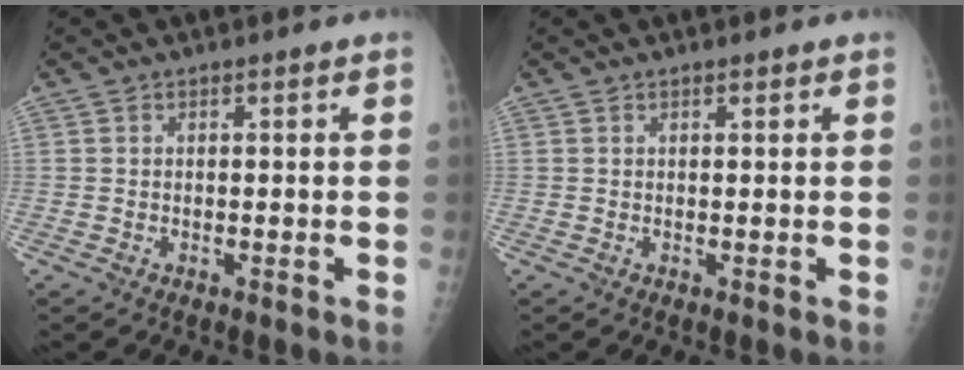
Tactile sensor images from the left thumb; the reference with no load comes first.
{"total": 0.6, "force": [0.4, 0.2, 0.3], "torque": [-0.008, -0.003, 0.007]}